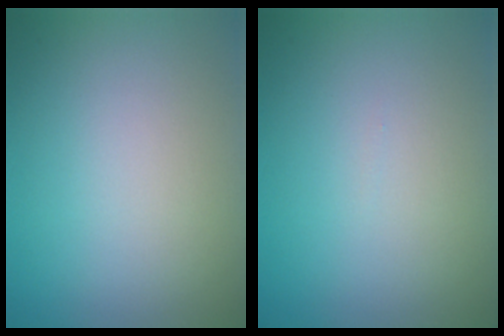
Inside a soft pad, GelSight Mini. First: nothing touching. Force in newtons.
{"total": 0.0}